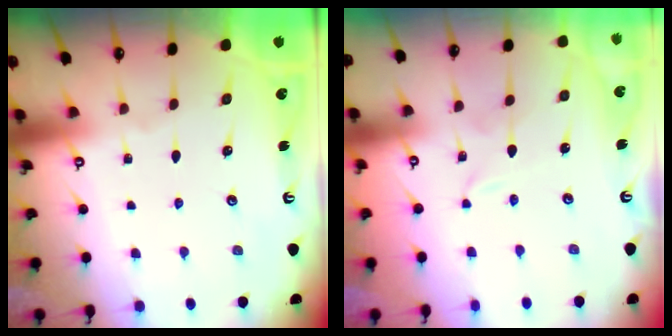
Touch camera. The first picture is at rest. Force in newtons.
{"total": 1.6, "press": 1.6, "slide": 0.2}